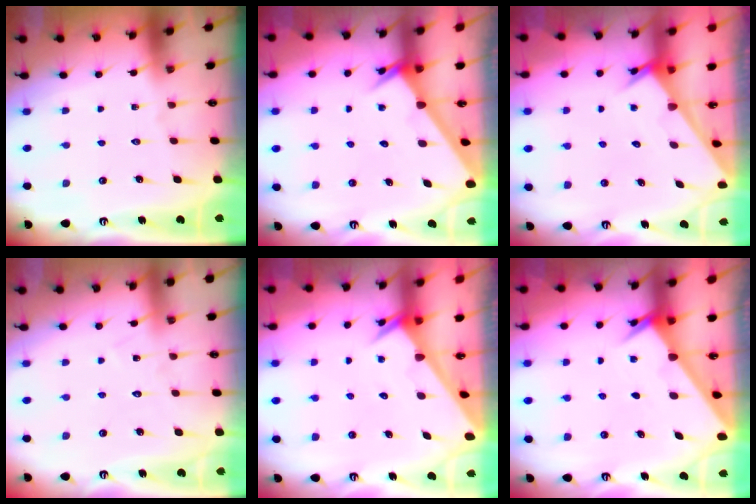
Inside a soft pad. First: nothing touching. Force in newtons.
{"total": 2.6, "press": 2.6, "slide": 0.1}
{"total": 2.1, "press": 2.1, "slide": 0.2}
{"total": 6.8, "press": 6.8, "slide": 0.6}
{"total": 2.5, "press": 2.5, "slide": 0.1}
{"total": 2.0, "press": 2.0, "slide": 0.1}